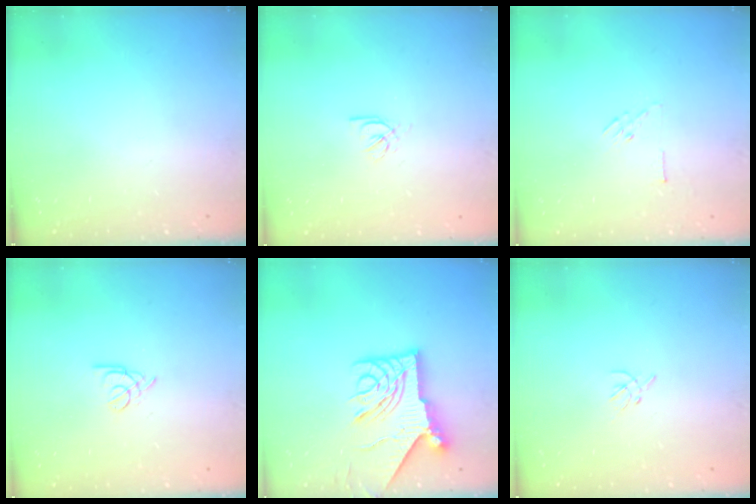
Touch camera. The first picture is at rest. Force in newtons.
{"total": 2.3, "press": 2.3, "slide": 0.4}
{"total": 5.7, "press": 5.7, "slide": 0.7}
{"total": 1.7, "press": 1.7, "slide": 0.4}
{"total": 12.9, "press": 12.8, "slide": 1.3}
{"total": 1.7, "press": 1.6, "slide": 0.6}